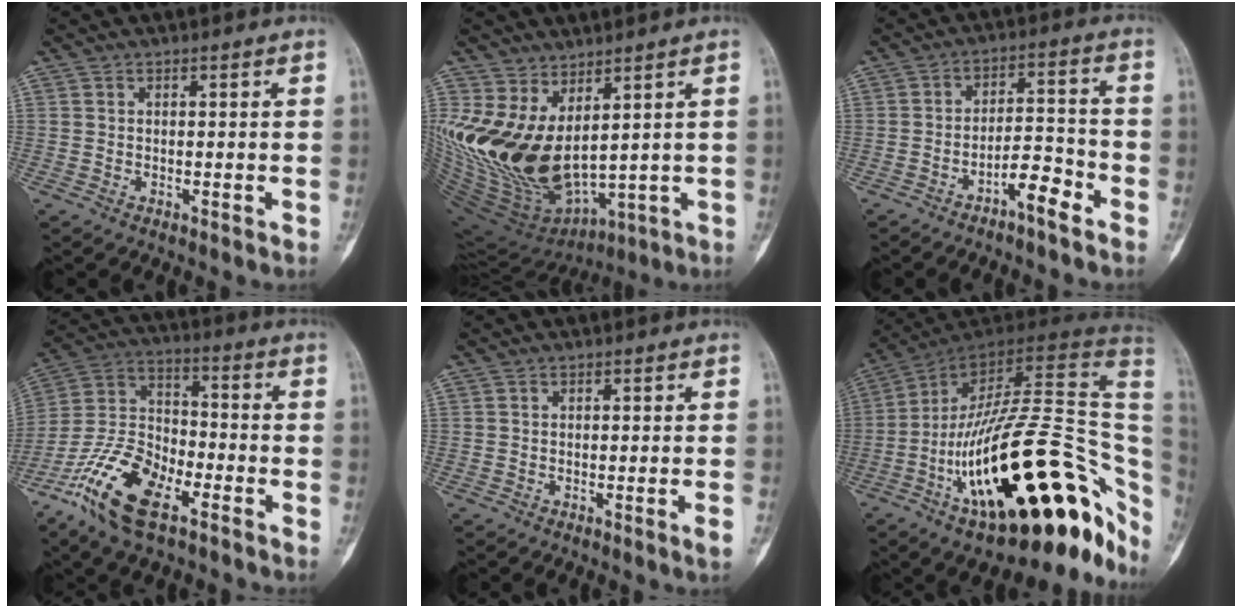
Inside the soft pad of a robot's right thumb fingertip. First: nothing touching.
{"total": 19.6, "force": [4.3, 10.9, 15.7], "torque": [-0.309, -0.050, 0.112]}
{"total": 6.5, "force": [-4.1, 1.9, 4.7], "torque": [-0.069, 0.046, -0.069]}
{"total": 16.5, "force": [-9.4, 7.3, 11.4], "torque": [-0.220, 0.047, -0.188]}
{"total": 1.6, "force": [-0.7, -0.2, 1.4], "torque": [-0.024, 0.000, -0.012]}
{"total": 37.5, "force": [-11.5, 14.5, 32.6], "torque": [-0.397, 0.069, -0.179]}